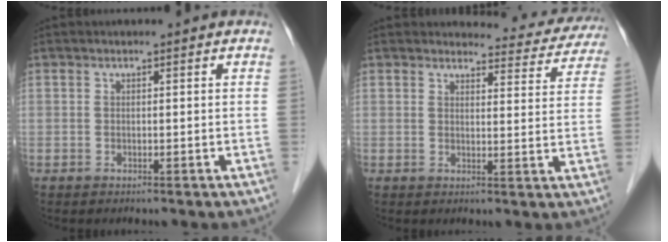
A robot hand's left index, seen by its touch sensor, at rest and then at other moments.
{"total": 9.8, "force": [9.5, 2.2, 0.2], "torque": [0.020, -0.027, 0.088]}